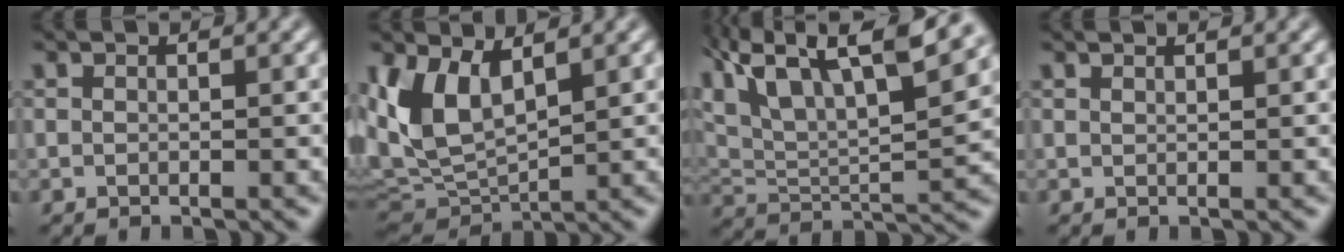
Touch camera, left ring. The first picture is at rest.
{"total": 7.0, "force": [1.7, 4.1, 5.5], "torque": [-0.131, 0.000, 0.037]}
{"total": 12.7, "force": [7.7, 4.7, 8.9], "torque": [-0.181, 0.036, 0.131]}
{"total": 0.7, "force": [0.7, 0.1, 0.2], "torque": [-0.002, 0.003, 0.006]}